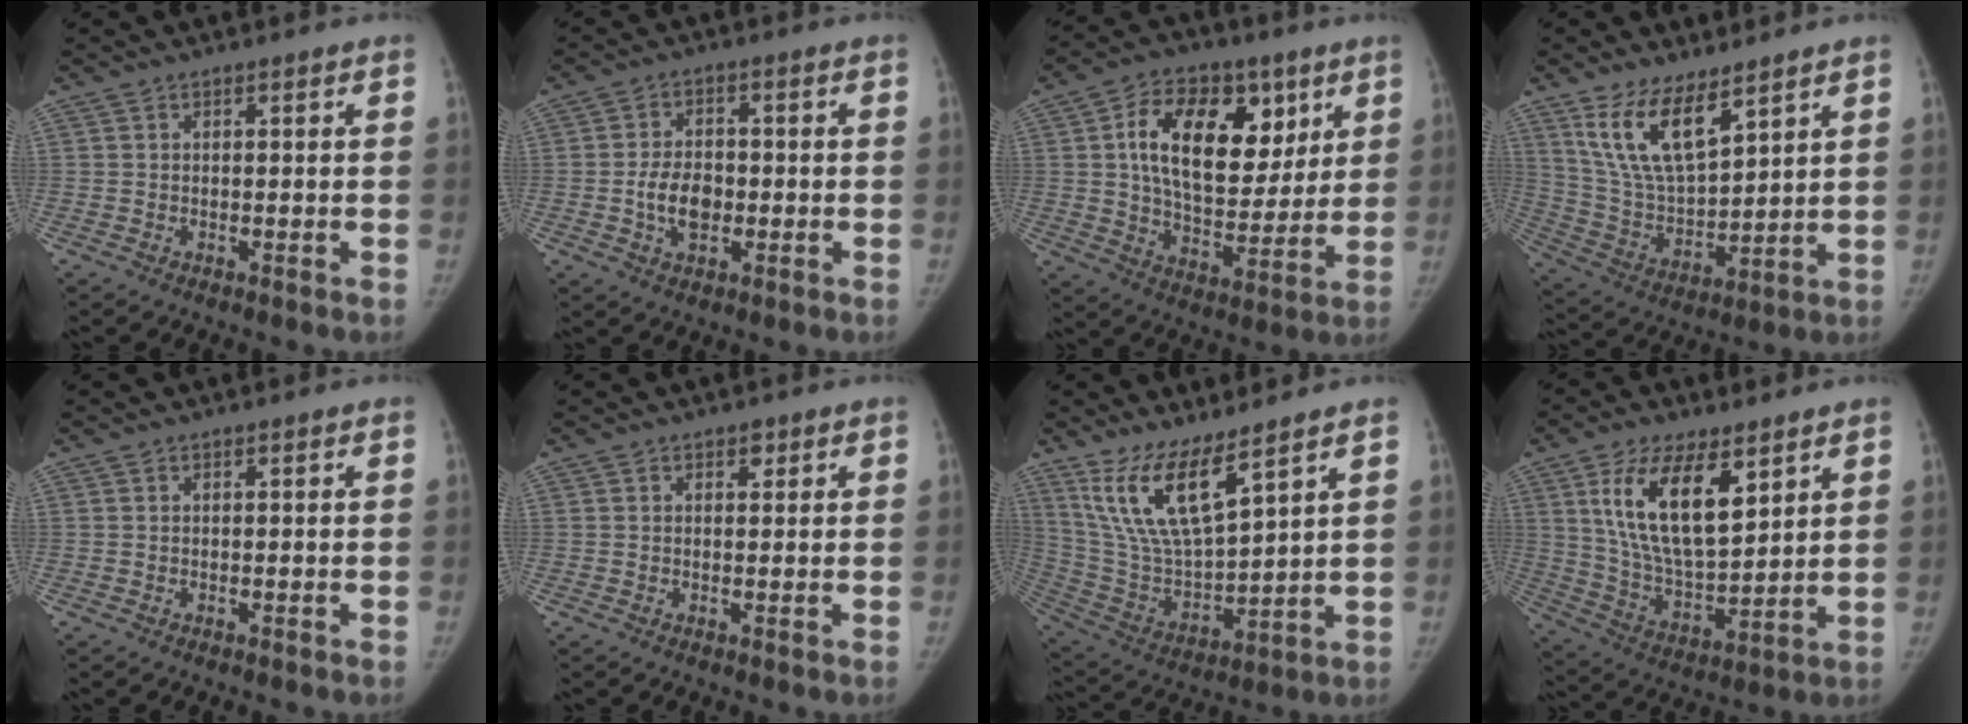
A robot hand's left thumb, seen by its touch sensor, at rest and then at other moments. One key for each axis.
{"total": 6.6, "fx": -1.2, "fy": 4.3, "fz": 4.8, "tx": -0.076, "ty": 0.008, "tz": -0.023}
{"total": 19.9, "fx": 6.3, "fy": 12.3, "fz": 14.3, "tx": -0.194, "ty": -0.019, "tz": 0.105}
{"total": 13.2, "fx": 8.3, "fy": 5.1, "fz": 8.9, "tx": -0.152, "ty": -0.044, "tz": 0.179}
{"total": 0.0}
{"total": 1.2, "fx": 0.7, "fy": 0.8, "fz": 0.6, "tx": 0.001, "ty": -0.002, "tz": 0.007}
{"total": 14.3, "fx": 9.3, "fy": 3.9, "fz": 10.2, "tx": -0.189, "ty": -0.057, "tz": 0.201}
{"total": 16.7, "fx": 7.4, "fy": 7.4, "fz": 13.0, "tx": -0.214, "ty": -0.038, "tz": 0.147}